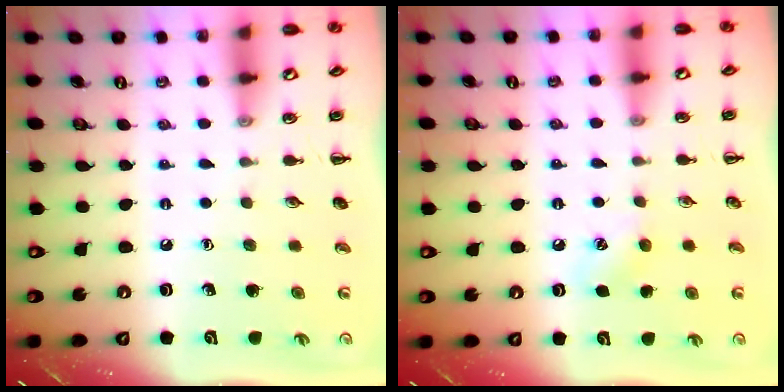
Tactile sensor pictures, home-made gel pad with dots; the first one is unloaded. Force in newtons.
{"total": 3.8, "press": 3.6, "slide": 1.0}